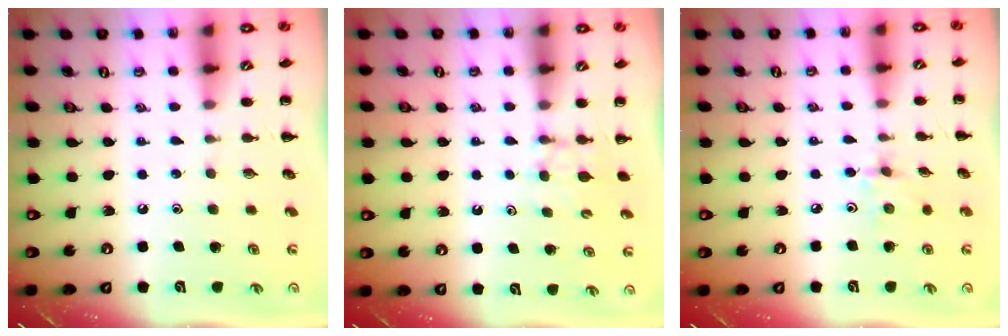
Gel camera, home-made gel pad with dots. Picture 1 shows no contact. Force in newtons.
{"total": 4.3, "press": 4.1, "slide": 1.4}
{"total": 3.0, "press": 2.8, "slide": 0.9}